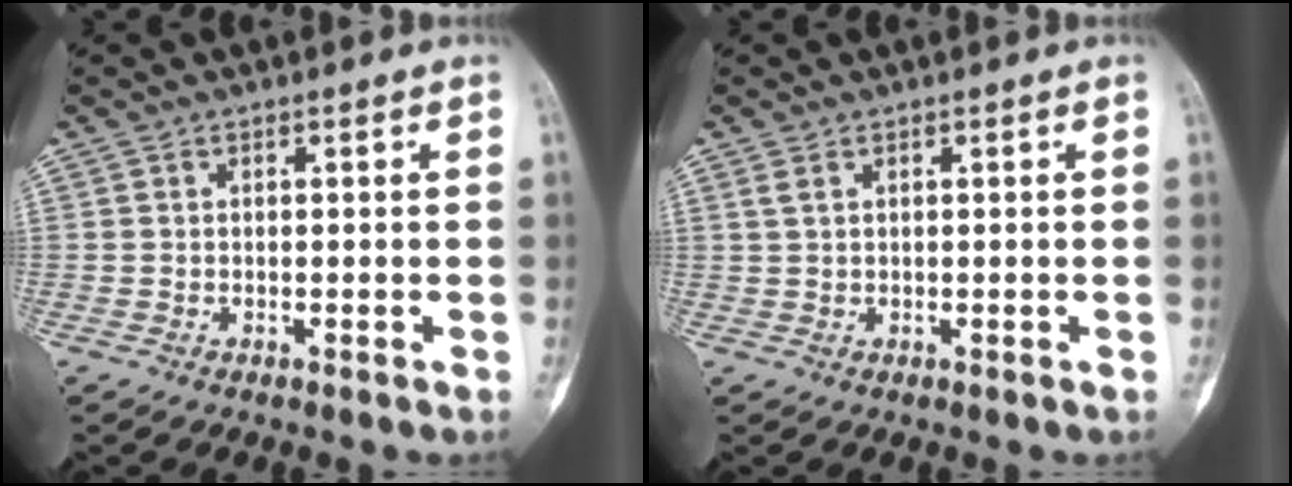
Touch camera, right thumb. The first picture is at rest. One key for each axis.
{"total": 1.3, "fx": 0.8, "fy": 0.6, "fz": 0.8, "tx": -0.019, "ty": 0.007, "tz": 0.022}